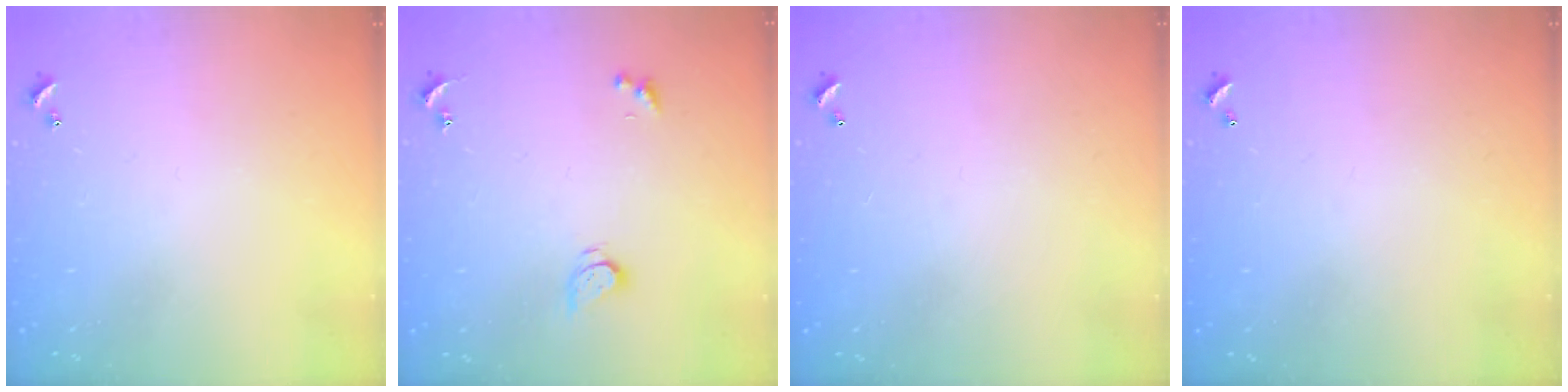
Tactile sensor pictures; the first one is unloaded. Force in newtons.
{"total": 2.6, "press": 2.6, "slide": 0.2}
{"total": 2.9, "press": 2.9, "slide": 0.1}
{"total": 2.8, "press": 2.8, "slide": 0.1}